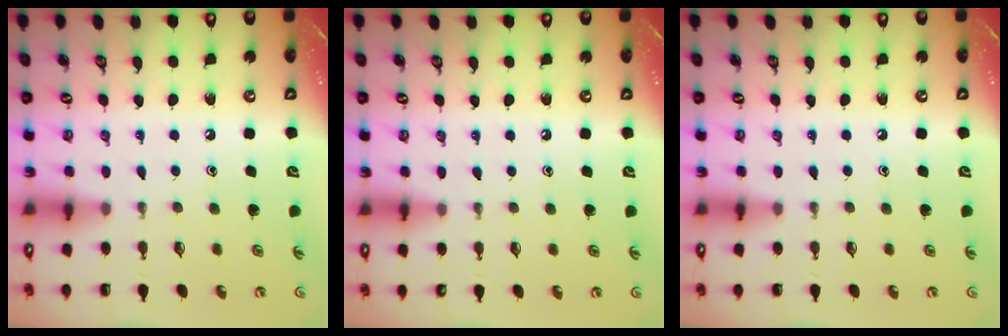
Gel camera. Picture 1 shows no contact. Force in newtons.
{"total": 3.6, "press": 3.6, "slide": 0.6}
{"total": 0.0}